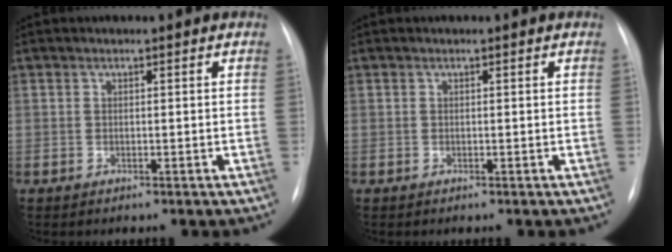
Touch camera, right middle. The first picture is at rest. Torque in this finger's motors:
{"motor_torque": [-0.02, -0.01, 0.01, 0.00]}